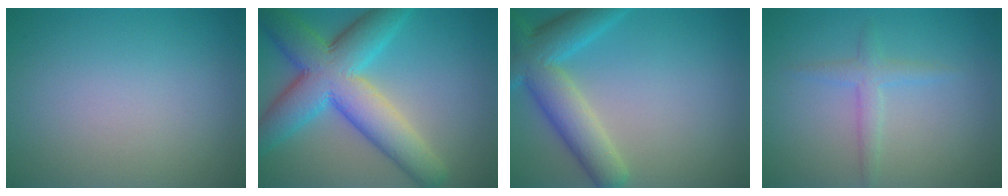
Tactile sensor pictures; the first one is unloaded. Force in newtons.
{"total": 10.2, "press": 10.1, "slide": 0.3}
{"total": 6.6, "press": 6.6, "slide": 0.4}
{"total": 1.9, "press": 1.9, "slide": 0.2}